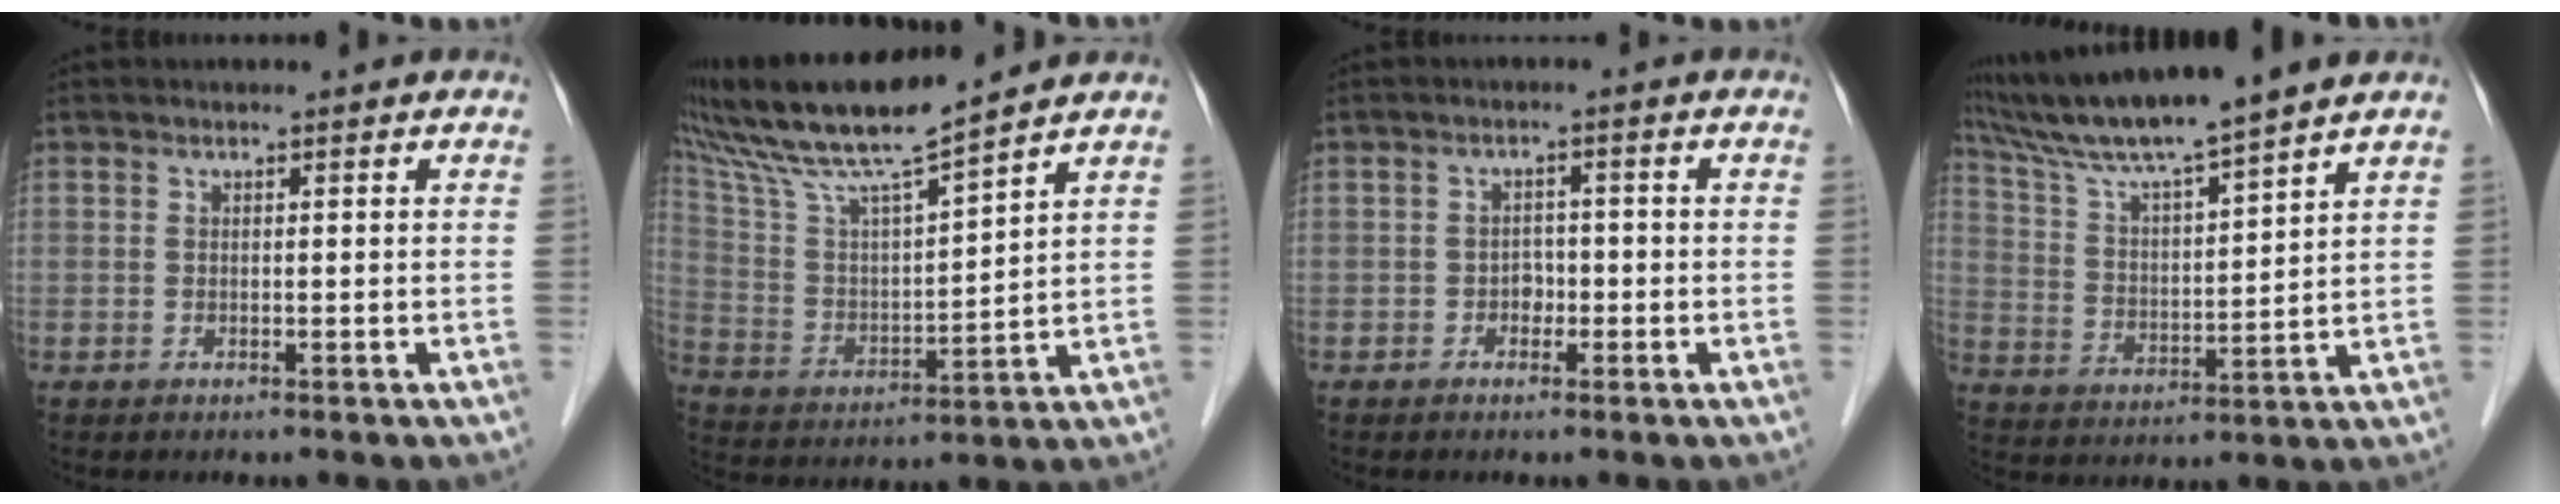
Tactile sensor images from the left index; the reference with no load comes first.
{"total": 14.4, "force": [12.3, -0.6, 7.4], "torque": [-0.150, 0.012, 0.233]}
{"total": 1.8, "force": [-0.8, 1.4, 0.9], "torque": [-0.009, 0.007, -0.013]}
{"total": 12.4, "force": [10.9, -1.2, 5.9], "torque": [-0.113, 0.013, 0.201]}